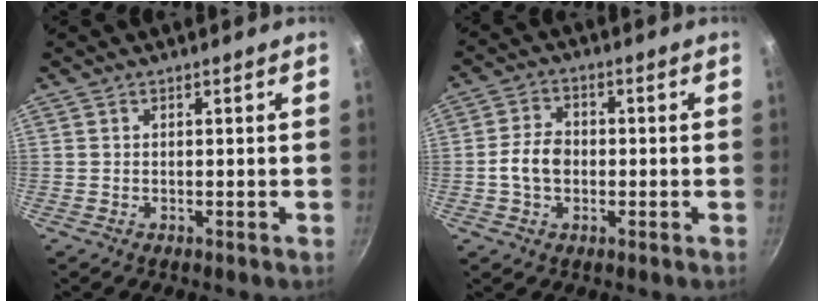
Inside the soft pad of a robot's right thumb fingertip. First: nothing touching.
{"total": 6.2, "force": [-1.0, 4.6, 4.1], "torque": [-0.062, 0.021, -0.024]}